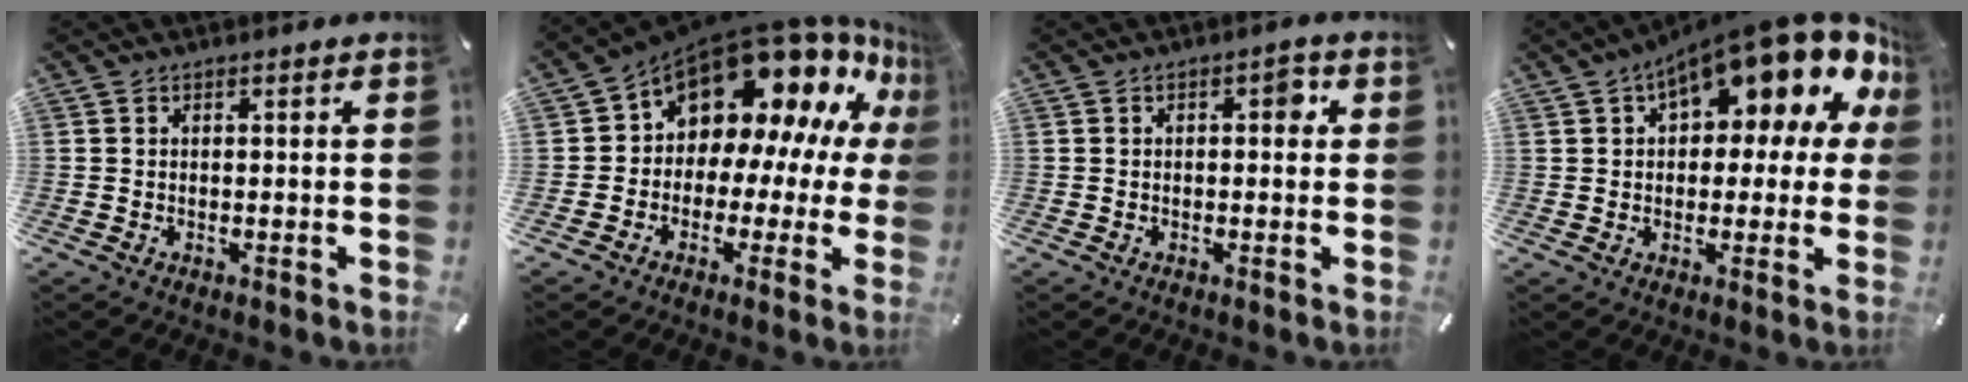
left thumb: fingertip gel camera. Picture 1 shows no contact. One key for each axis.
{"total": 16.3, "fx": 10.5, "fy": 9.7, "fz": 7.8, "tx": -0.118, "ty": -0.105, "tz": 0.187}
{"total": 3.3, "fx": 0.5, "fy": 1.6, "fz": 2.8, "tx": -0.033, "ty": 0.004, "tz": -0.001}
{"total": 17.0, "fx": 9.7, "fy": 6.8, "fz": 12.2, "tx": -0.170, "ty": -0.065, "tz": 0.156}